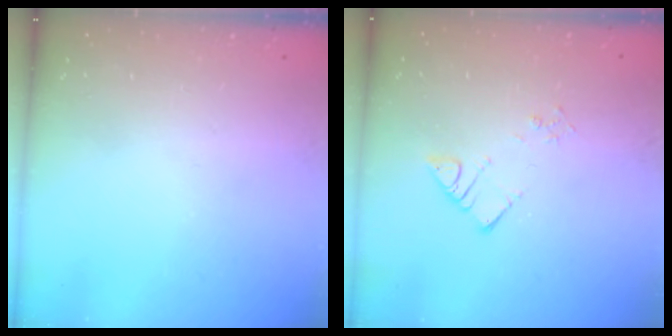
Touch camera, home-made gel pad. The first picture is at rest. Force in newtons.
{"total": 3.9, "press": 3.9, "slide": 0.2}